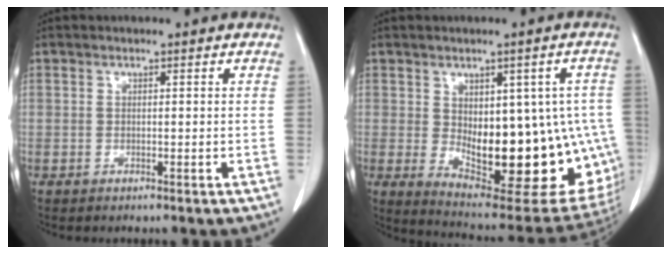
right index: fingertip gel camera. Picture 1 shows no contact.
{"total": 21.4, "force": [-2.7, 9.5, 18.9], "torque": [-0.192, 0.004, -0.005]}